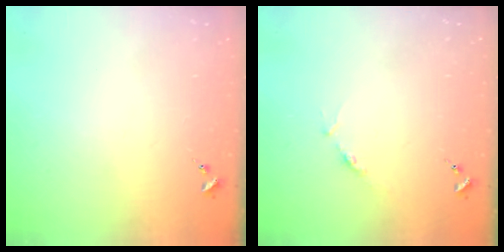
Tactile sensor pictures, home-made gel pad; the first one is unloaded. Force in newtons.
{"total": 4.7, "press": 4.7, "slide": 0.5}